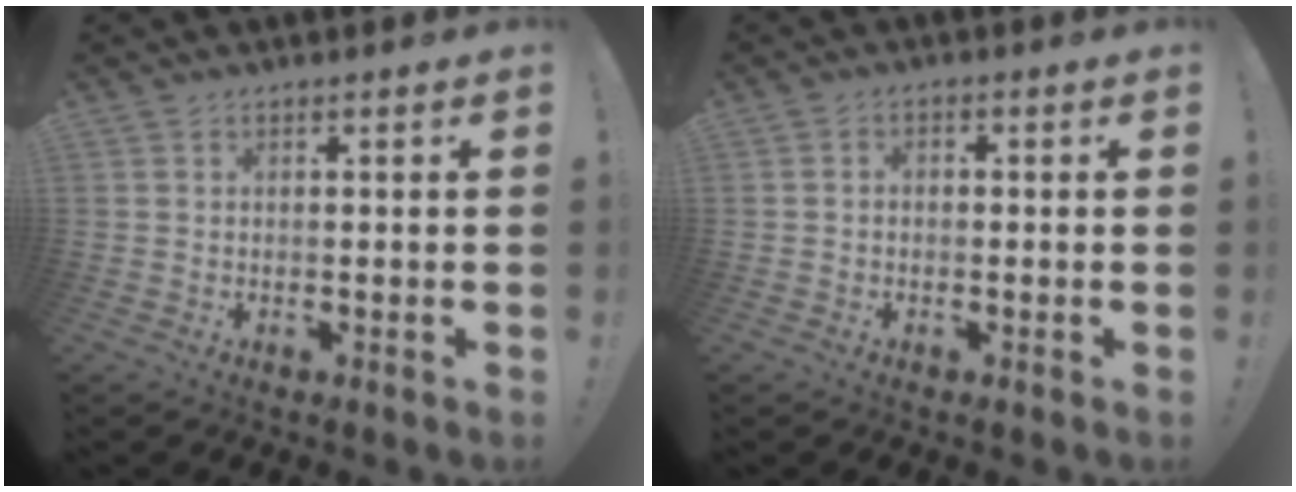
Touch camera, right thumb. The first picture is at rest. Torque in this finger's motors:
{"motor_torque": [-0.21, 0.11, -0.39, 0.04, 0.05]}